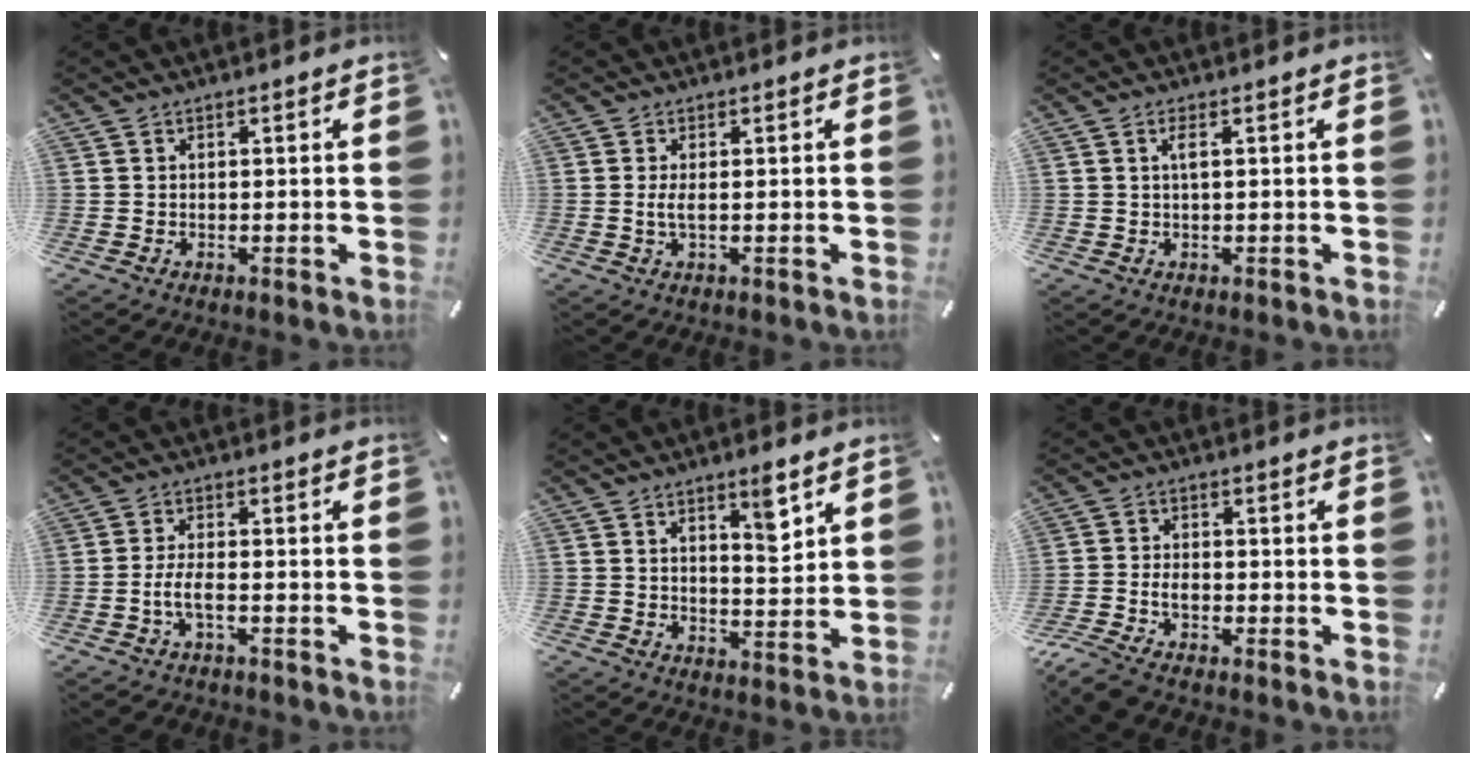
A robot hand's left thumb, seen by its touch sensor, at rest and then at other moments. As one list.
[{"total": 2.7, "force": [0.0, 0.5, 2.6], "torque": [-0.055, -0.007, -0.004]}, {"total": 2.1, "force": [0.4, 0.2, 2.0], "torque": [-0.041, 0.000, 0.005]}, {"total": 5.1, "force": [-2.2, 2.0, 4.2], "torque": [-0.098, 0.002, -0.046]}, {"total": 6.1, "force": [3.9, 1.8, 4.4], "torque": [-0.054, -0.027, 0.059]}, {"total": 5.3, "force": [-3.6, 2.5, 3.0], "torque": [-0.068, 0.013, -0.071]}]